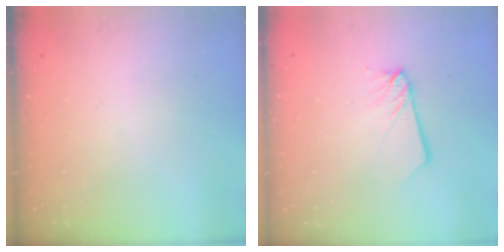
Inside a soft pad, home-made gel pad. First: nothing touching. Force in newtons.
{"total": 2.6, "press": 2.6, "slide": 0.2}